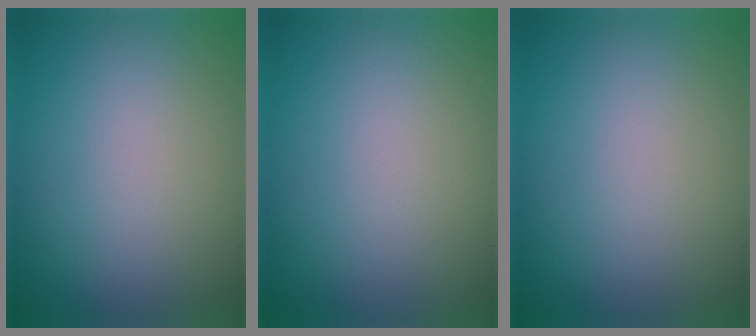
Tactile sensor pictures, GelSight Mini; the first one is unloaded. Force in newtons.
{"total": 0.0}
{"total": 0.0}